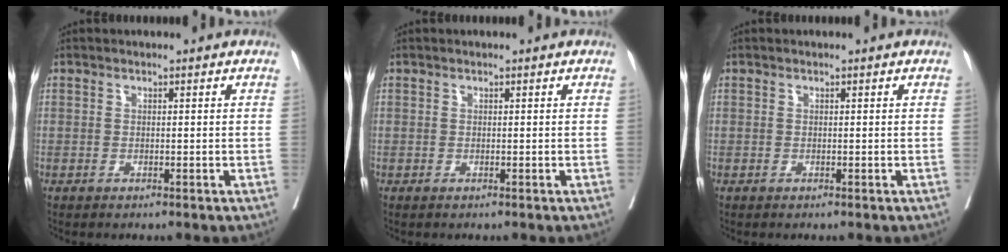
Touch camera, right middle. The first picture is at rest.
{"total": 0.0}
{"total": 0.0}